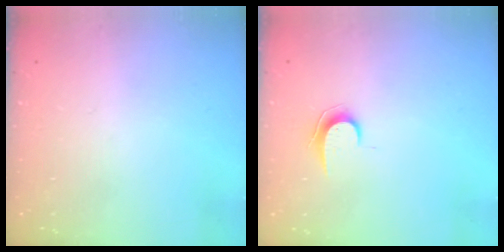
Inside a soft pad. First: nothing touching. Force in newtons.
{"total": 6.7, "press": 6.7, "slide": 0.7}